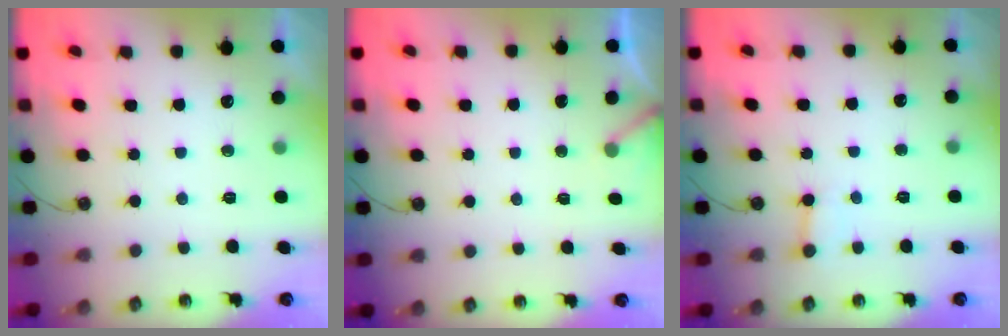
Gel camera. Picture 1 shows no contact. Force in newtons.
{"total": 2.3, "press": 2.3, "slide": 0.1}
{"total": 2.2, "press": 2.2, "slide": 0.3}